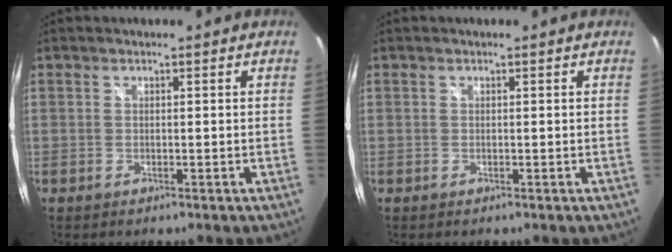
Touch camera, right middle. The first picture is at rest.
{"total": 0.0}